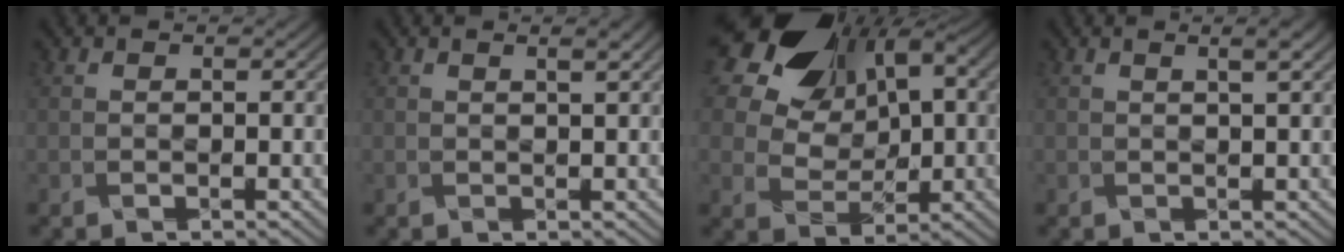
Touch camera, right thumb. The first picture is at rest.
{"total": 1.6, "force": [0.9, 0.3, 1.4], "torque": [-0.023, 0.003, 0.010]}
{"total": 18.5, "force": [8.3, 12.4, 10.8], "torque": [-0.257, 0.066, 0.157]}
{"total": 2.2, "force": [1.0, 0.4, 1.9], "torque": [-0.029, 0.006, 0.013]}